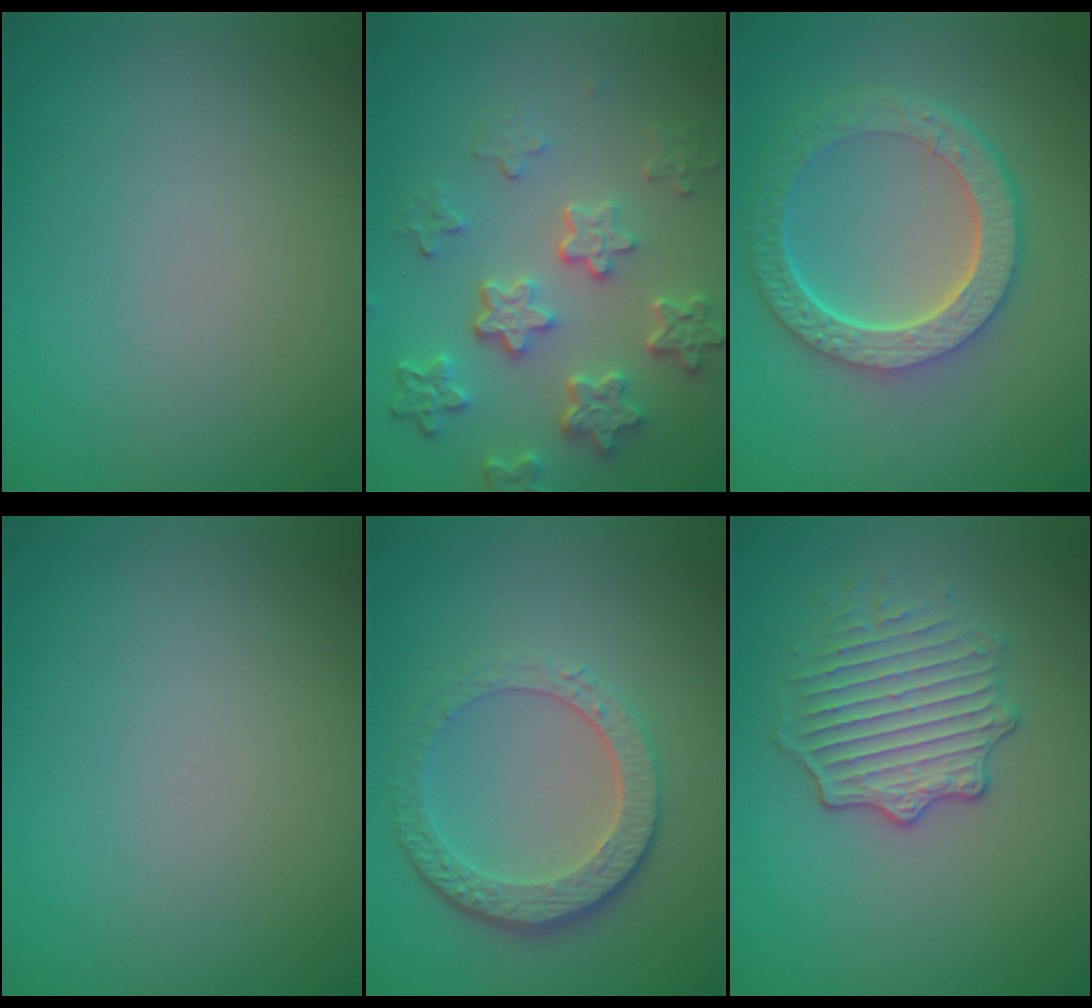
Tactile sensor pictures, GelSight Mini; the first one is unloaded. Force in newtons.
{"total": 5.8, "press": 4.4, "slide": 3.8}
{"total": 6.4, "press": 4.7, "slide": 4.2}
{"total": 0.0}
{"total": 4.7, "press": 3.3, "slide": 3.3}
{"total": 4.0, "press": 3.5, "slide": 1.8}